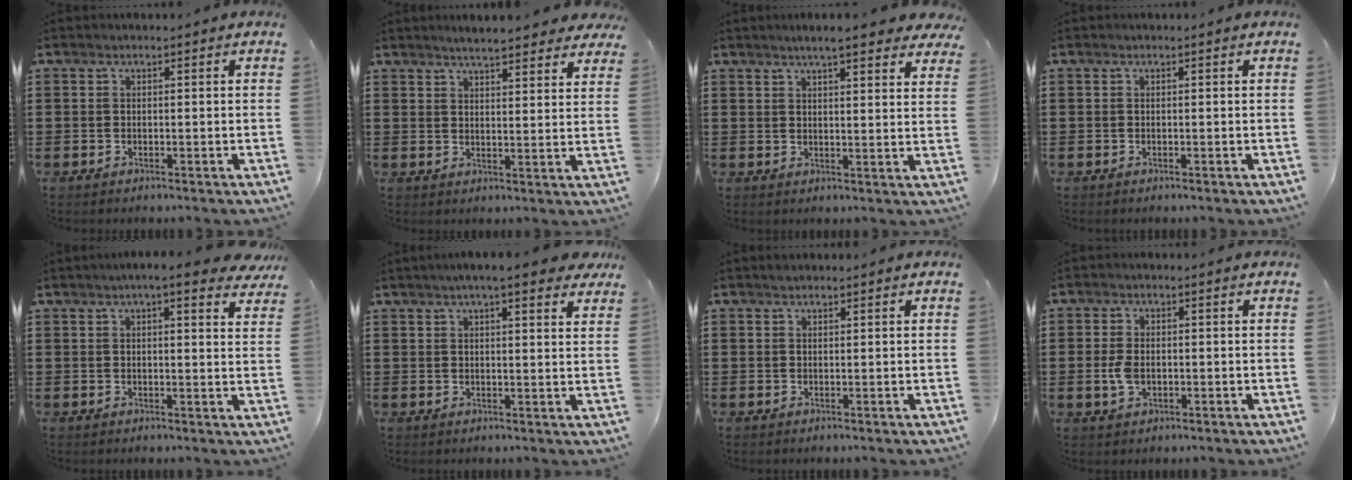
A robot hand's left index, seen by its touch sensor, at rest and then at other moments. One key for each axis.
{"total": 4.6, "fx": 4.3, "fy": 0.1, "fz": 1.4, "tx": -0.041, "ty": -0.012, "tz": 0.079}
{"total": 5.3, "fx": 4.5, "fy": 0.3, "fz": 2.8, "tx": -0.058, "ty": -0.010, "tz": 0.078}
{"total": 0.0}
{"total": 4.4, "fx": 3.6, "fy": 0.1, "fz": 2.5, "tx": -0.053, "ty": -0.006, "tz": 0.062}
{"total": 5.0, "fx": 4.0, "fy": 0.4, "fz": 3.0, "tx": -0.062, "ty": 0.001, "tz": 0.068}
{"total": 0.7, "fx": 0.6, "fy": 0.4, "fz": 0.1, "tx": -0.004, "ty": 0.003, "tz": 0.011}
{"total": 3.4, "fx": -0.4, "fy": 2.0, "fz": 2.7, "tx": -0.074, "ty": -0.003, "tz": -0.013}